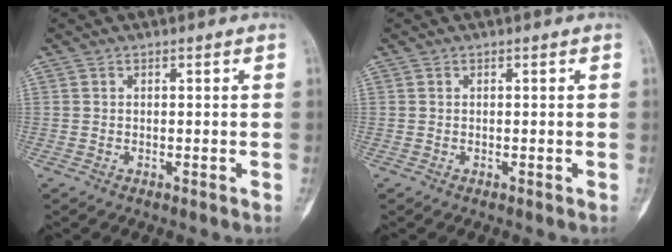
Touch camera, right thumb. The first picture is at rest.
{"total": 0.0}